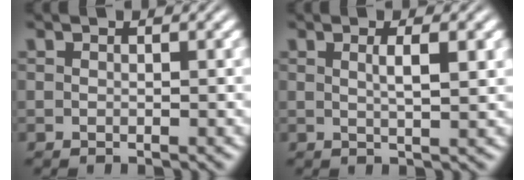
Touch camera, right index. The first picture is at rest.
{"total": 2.2, "force": [0.7, -1.1, 1.9], "torque": [-0.020, -0.002, 0.017]}